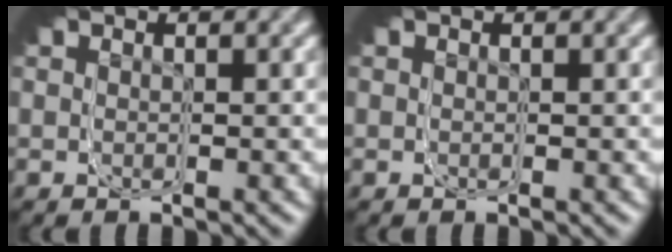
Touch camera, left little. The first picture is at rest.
{"total": 0.0}